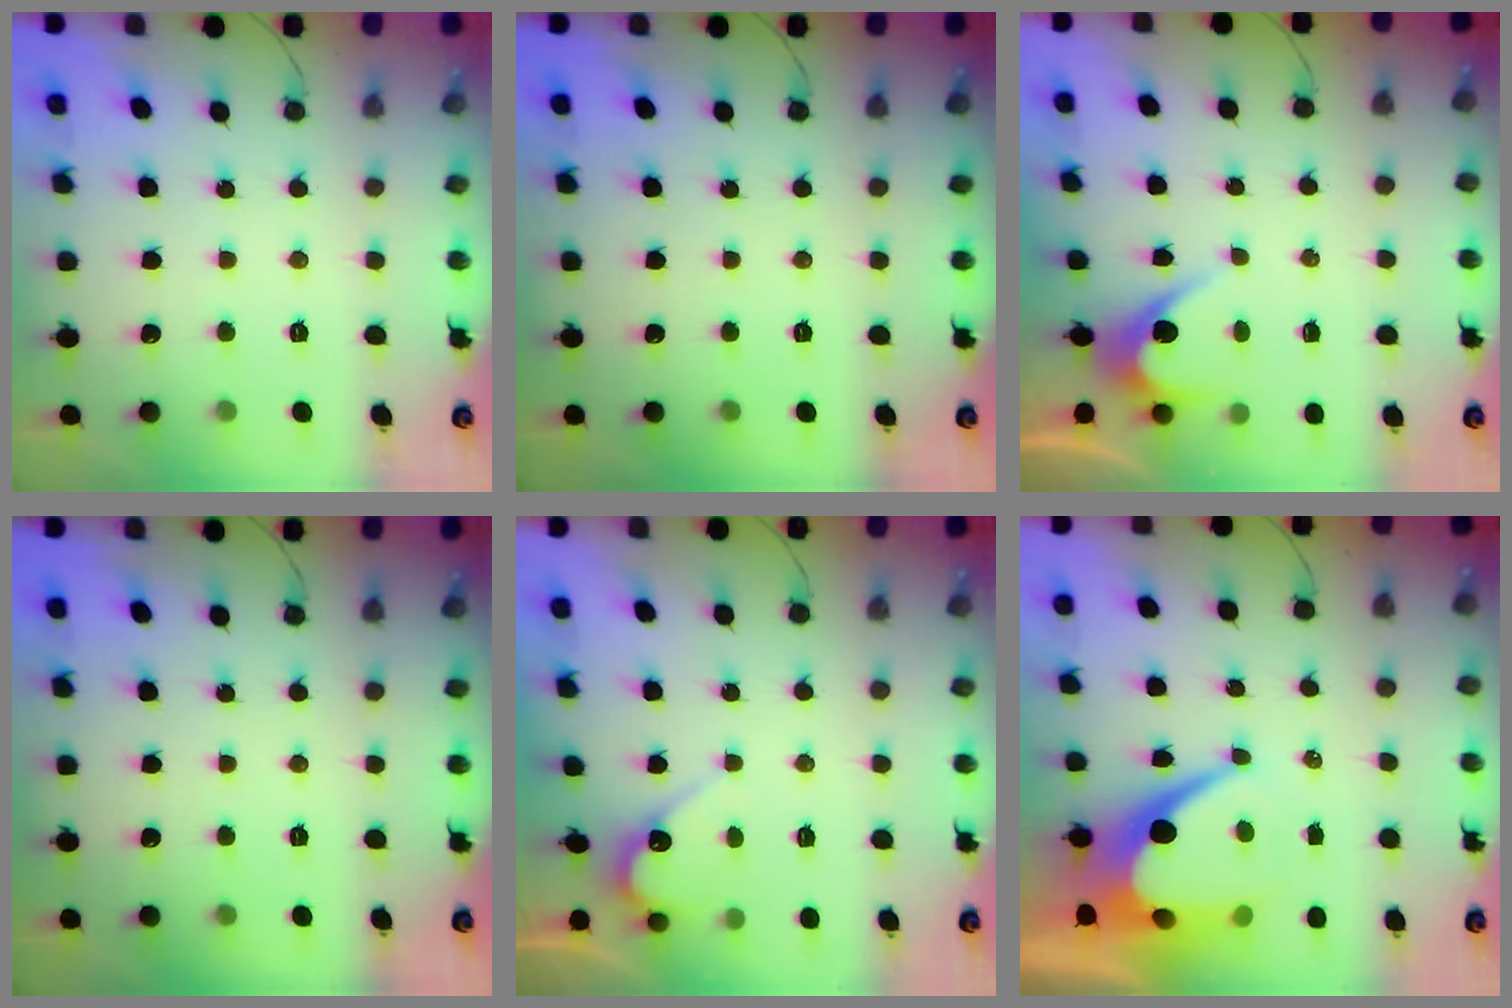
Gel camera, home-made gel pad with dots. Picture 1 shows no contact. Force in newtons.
{"total": 0.0}
{"total": 2.8, "press": 2.8, "slide": 0.2}
{"total": 0.0}
{"total": 5.0, "press": 5.0, "slide": 0.4}
{"total": 11.2, "press": 11.1, "slide": 0.7}